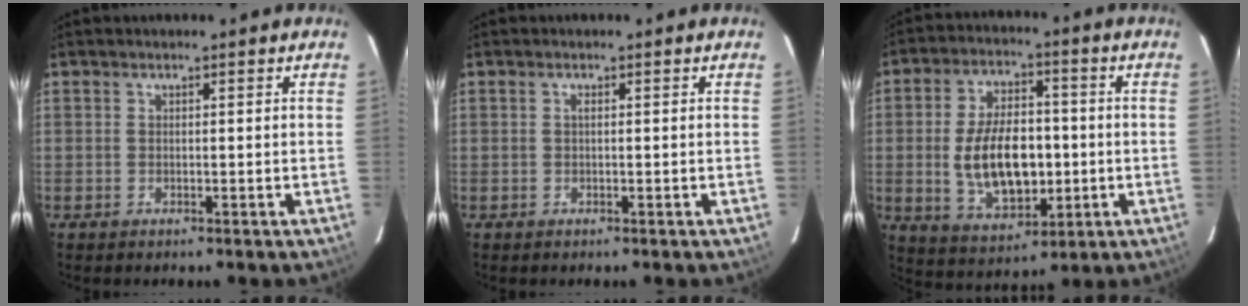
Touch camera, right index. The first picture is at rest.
{"total": 0.5, "force": [0.1, 0.0, 0.5], "torque": [-0.009, 0.003, -0.001]}
{"total": 14.3, "force": [-1.3, 7.9, 11.8], "torque": [-0.229, 0.002, -0.005]}